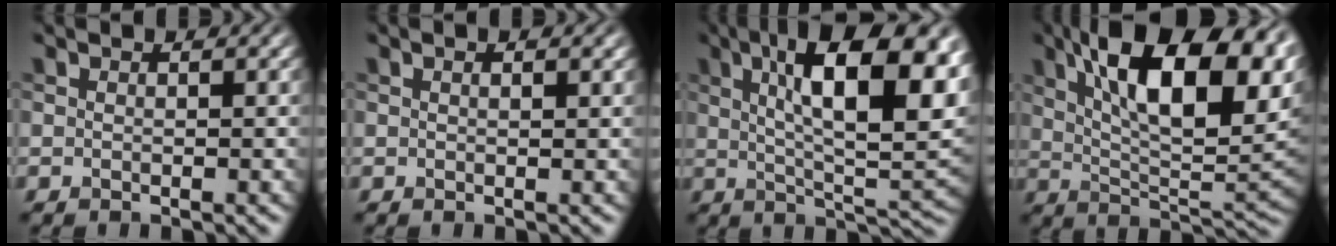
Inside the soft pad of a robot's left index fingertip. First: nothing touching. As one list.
[{"total": 1.0, "force": [0.3, 0.5, 0.8], "torque": [0.005, 0.005, -0.005]}, {"total": 14.9, "force": [4.4, 5.1, 13.3], "torque": [-0.188, 0.010, 0.082]}, {"total": 14.5, "force": [5.3, 5.3, 12.5], "torque": [-0.207, 0.015, 0.105]}]